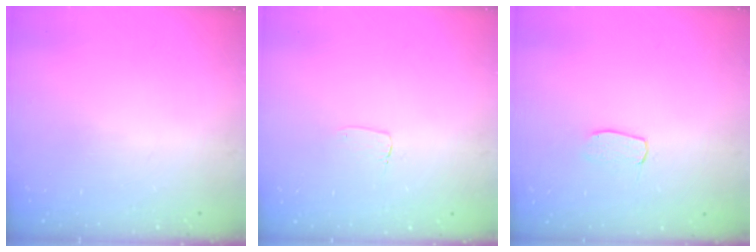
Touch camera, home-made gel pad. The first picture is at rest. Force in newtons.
{"total": 3.1, "press": 3.1, "slide": 0.3}
{"total": 3.9, "press": 3.9, "slide": 0.2}